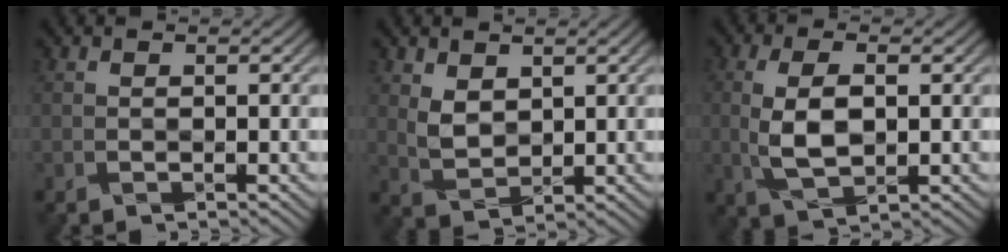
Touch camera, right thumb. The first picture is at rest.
{"total": 2.9, "force": [1.8, 1.9, 1.2], "torque": [-0.035, -0.010, 0.044]}
{"total": 5.0, "force": [0.0, 2.2, 4.4], "torque": [-0.104, -0.003, 0.002]}